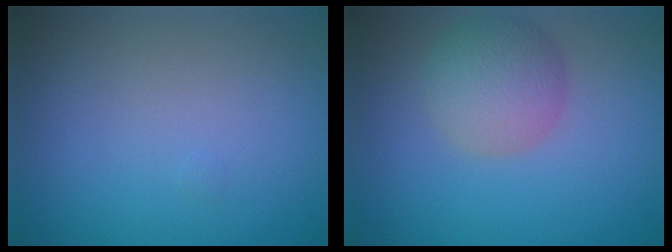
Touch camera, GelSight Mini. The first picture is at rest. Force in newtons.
{"total": 4.1, "press": 4.1, "slide": 0.3}